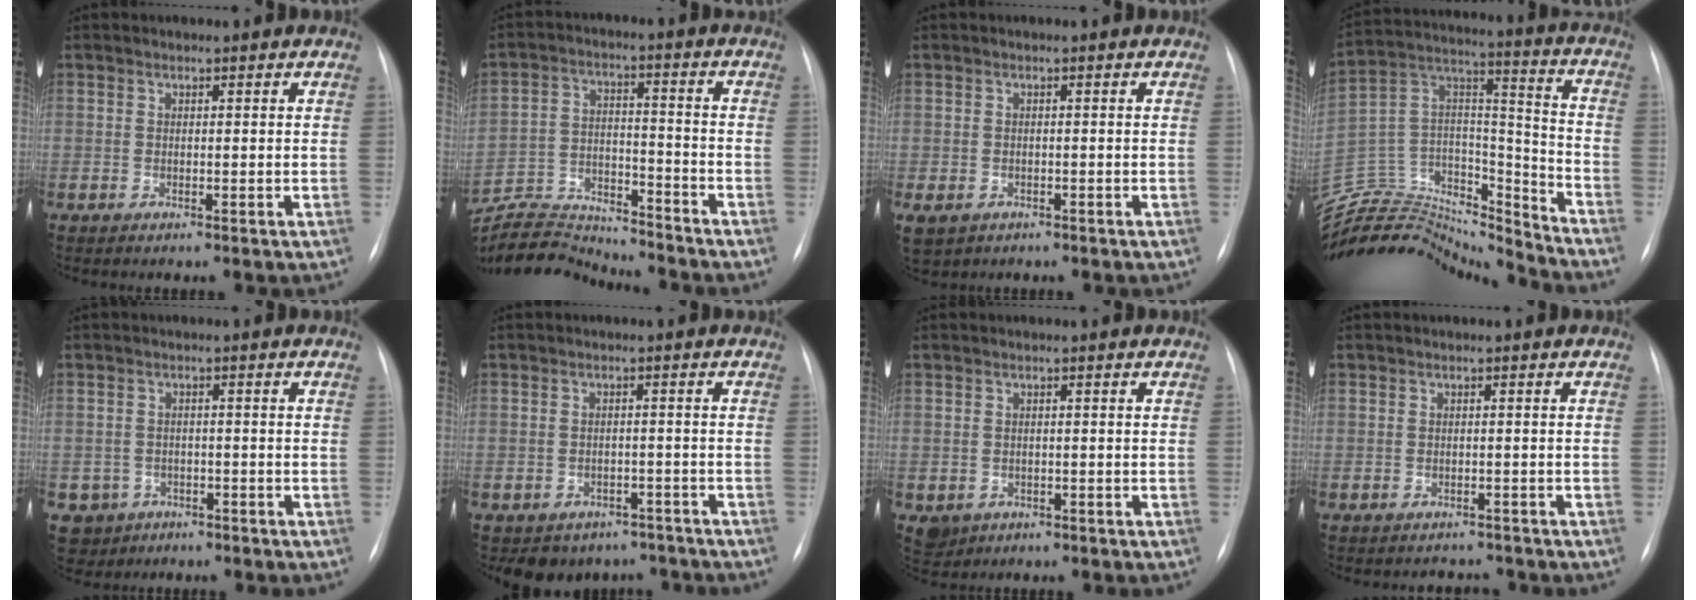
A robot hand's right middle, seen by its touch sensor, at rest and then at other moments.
{"total": 12.4, "force": [-12.3, 0.7, 0.8], "torque": [-0.019, 0.022, -0.209]}
{"total": 5.5, "force": [-3.0, 4.1, 2.2], "torque": [-0.054, -0.002, -0.036]}
{"total": 24.6, "force": [-23.6, 4.8, 5.0], "torque": [-0.123, 0.035, -0.388]}
{"total": 4.9, "force": [-2.6, 4.2, 0.0], "torque": [-0.003, 0.010, -0.036]}
{"total": 8.0, "force": [-6.4, 4.7, 0.7], "torque": [0.002, 0.017, -0.073]}
{"total": 2.6, "force": [-1.1, 2.3, 0.7], "torque": [-0.010, 0.002, -0.008]}
{"total": 2.4, "force": [-2.2, 0.8, -0.5], "torque": [0.008, 0.000, -0.029]}